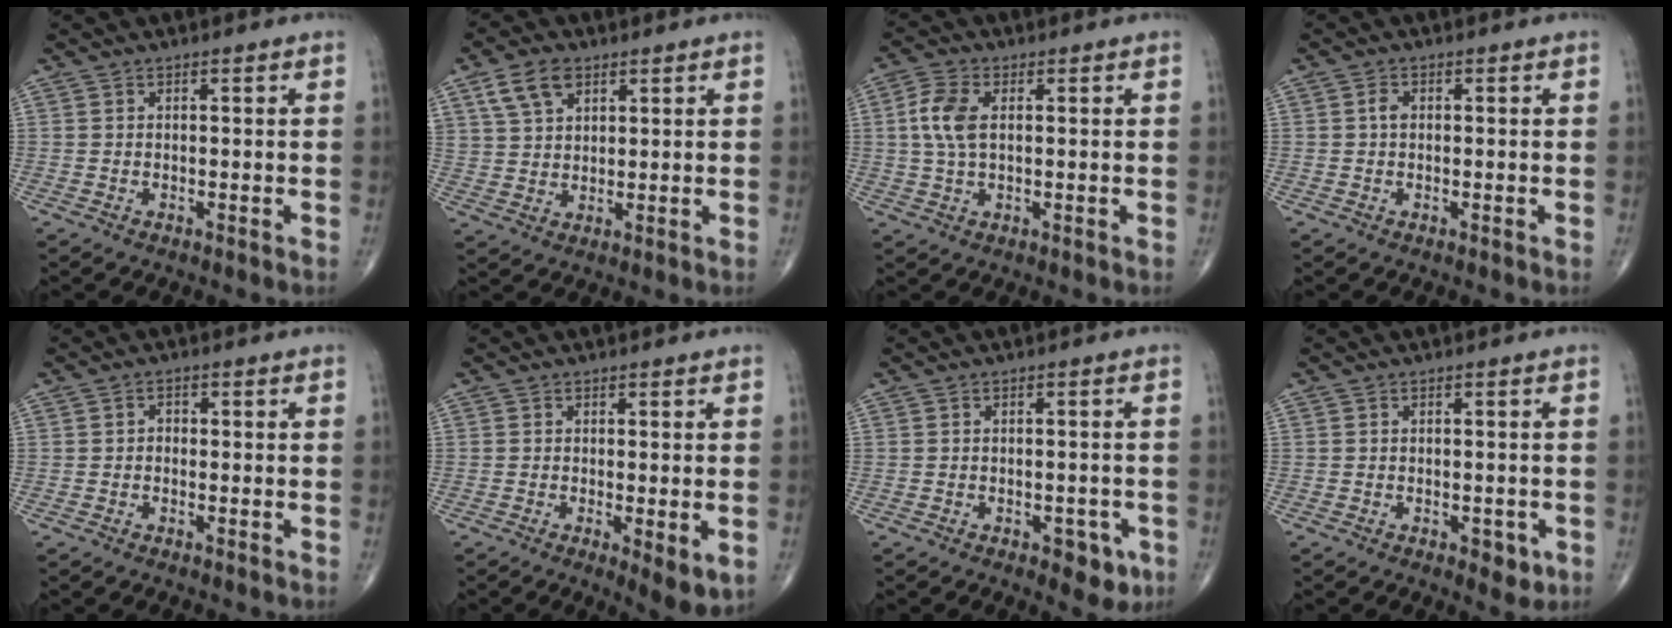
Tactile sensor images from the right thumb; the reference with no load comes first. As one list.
[{"total": 7.4, "force": [3.9, 4.6, 4.3], "torque": [-0.068, -0.009, 0.078]}, {"total": 6.7, "force": [1.1, 3.6, 5.5], "torque": [-0.130, 0.009, 0.019]}, {"total": 1.7, "force": [0.2, 1.2, 1.2], "torque": [-0.019, 0.005, 0.001]}, {"total": 1.4, "force": [-0.1, 1.1, 0.8], "torque": [-0.001, 0.007, -0.007]}, {"total": 5.6, "force": [-1.4, 1.7, 5.2], "torque": [-0.084, -0.018, -0.021]}, {"total": 5.2, "force": [-2.4, 2.8, 3.6], "torque": [-0.025, 0.007, -0.026]}, {"total": 3.5, "force": [-1.3, 1.9, 2.6], "torque": [-0.021, -0.001, -0.013]}]